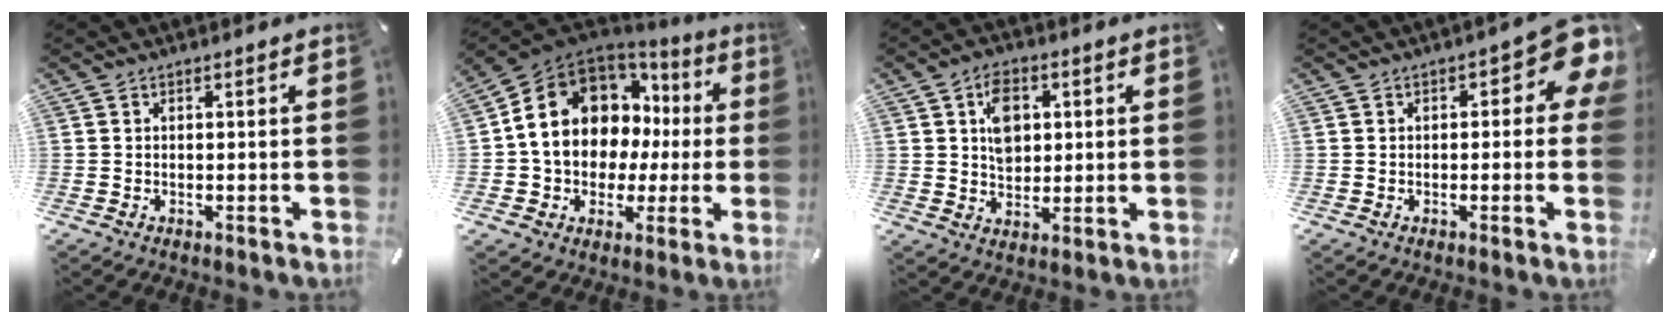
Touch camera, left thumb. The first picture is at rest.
{"total": 14.6, "force": [3.4, 12.1, 7.4], "torque": [-0.146, -0.028, 0.067]}
{"total": 7.2, "force": [1.9, 5.8, 4.0], "torque": [-0.059, 0.002, 0.030]}
{"total": 8.6, "force": [2.3, 4.0, 7.2], "torque": [-0.086, -0.013, 0.038]}